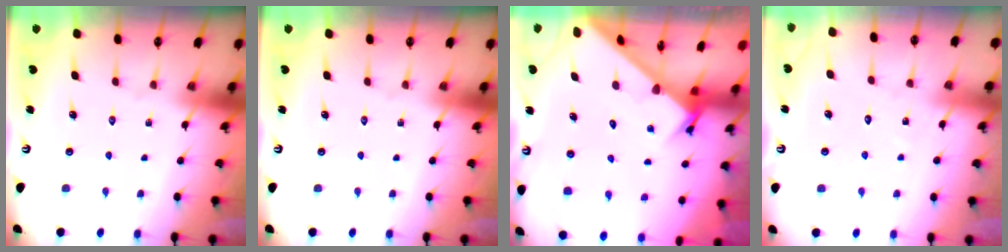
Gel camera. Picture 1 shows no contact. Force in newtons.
{"total": 0.0}
{"total": 2.2, "press": 2.2, "slide": 0.1}
{"total": 4.9, "press": 4.9, "slide": 0.4}